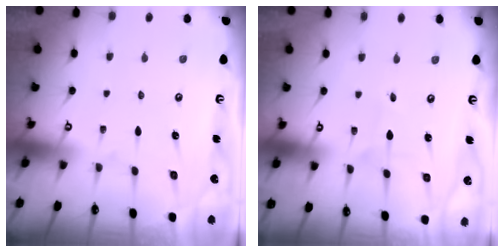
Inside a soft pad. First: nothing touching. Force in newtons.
{"total": 2.0, "press": 2.0, "slide": 0.2}